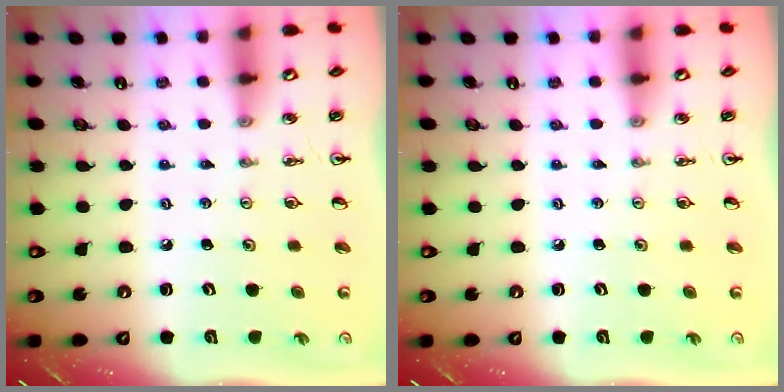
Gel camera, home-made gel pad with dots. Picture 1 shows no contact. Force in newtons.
{"total": 0.0}